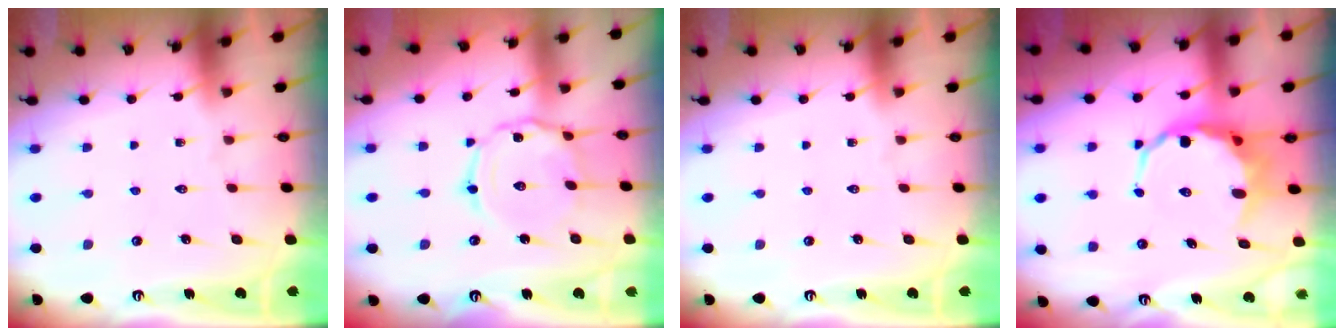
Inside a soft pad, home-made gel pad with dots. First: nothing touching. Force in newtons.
{"total": 8.0, "press": 8.0, "slide": 0.5}
{"total": 0.0}
{"total": 7.5, "press": 7.3, "slide": 2.0}